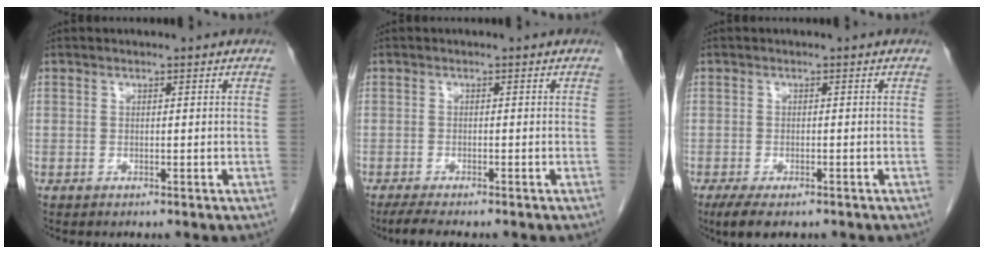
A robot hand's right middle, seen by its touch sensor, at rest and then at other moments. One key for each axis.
{"total": 3.8, "fx": -3.1, "fy": 0.3, "fz": 2.1, "tx": -0.042, "ty": -0.012, "tz": -0.047}
{"total": 4.8, "fx": -3.4, "fy": 1.6, "fz": 2.9, "tx": -0.054, "ty": -0.012, "tz": -0.052}